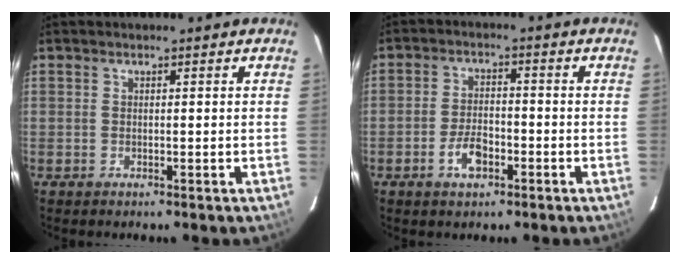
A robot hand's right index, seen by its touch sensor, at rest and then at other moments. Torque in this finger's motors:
{"motor_torque": [0.79, -0.35, 0.10, 0.04]}